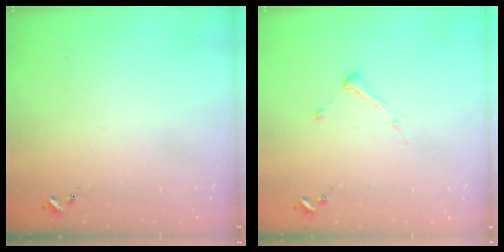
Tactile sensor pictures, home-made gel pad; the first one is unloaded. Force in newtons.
{"total": 4.4, "press": 4.3, "slide": 0.5}